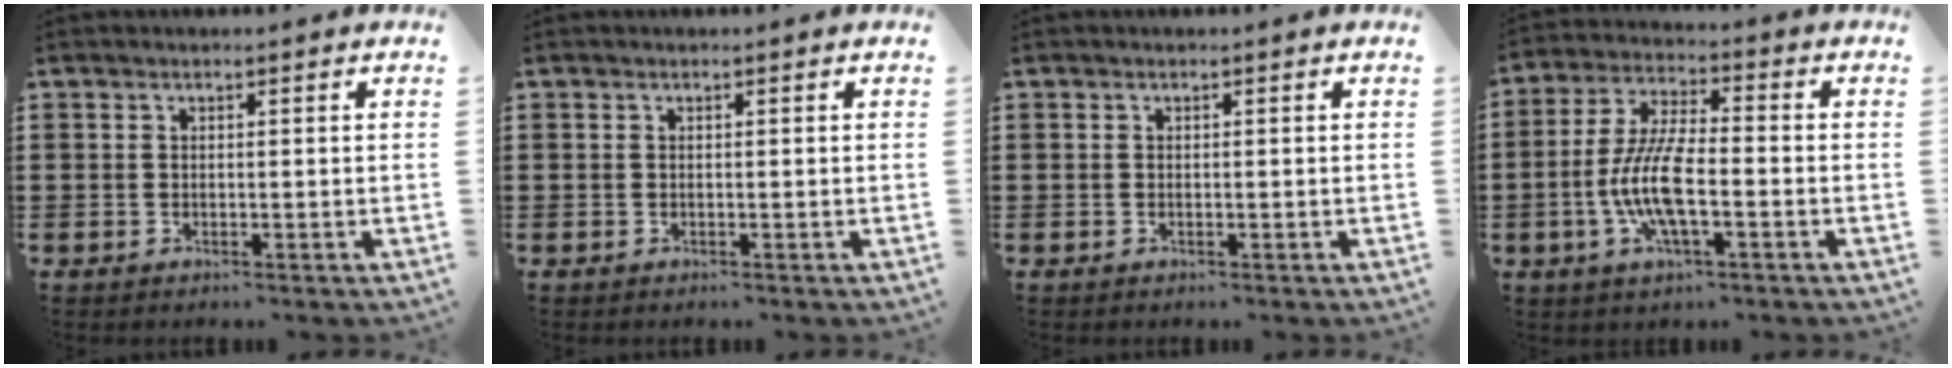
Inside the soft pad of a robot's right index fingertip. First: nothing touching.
{"total": 0.0}
{"total": 0.0}
{"total": 9.5, "force": [-2.5, 2.9, 8.7], "torque": [-0.198, -0.014, -0.054]}